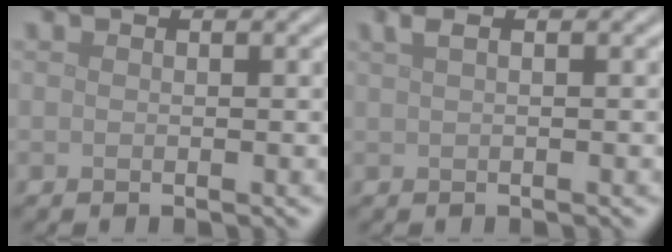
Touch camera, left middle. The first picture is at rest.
{"total": 1.6, "force": [0.7, 0.5, 1.3], "torque": [-0.022, 0.008, 0.011]}